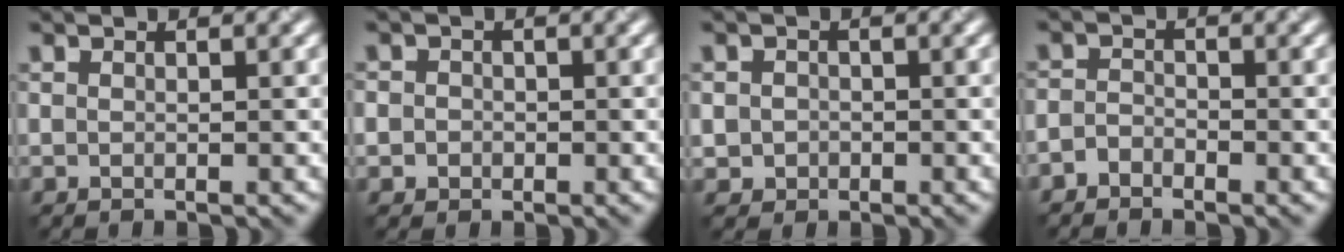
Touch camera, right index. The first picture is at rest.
{"total": 2.0, "force": [0.0, 1.9, 0.5], "torque": [0.010, 0.008, -0.016]}
{"total": 1.5, "force": [-0.2, 1.4, 0.3], "torque": [0.008, -0.003, -0.004]}
{"total": 1.4, "force": [-1.2, 0.7, 0.3], "torque": [-0.004, 0.003, -0.029]}